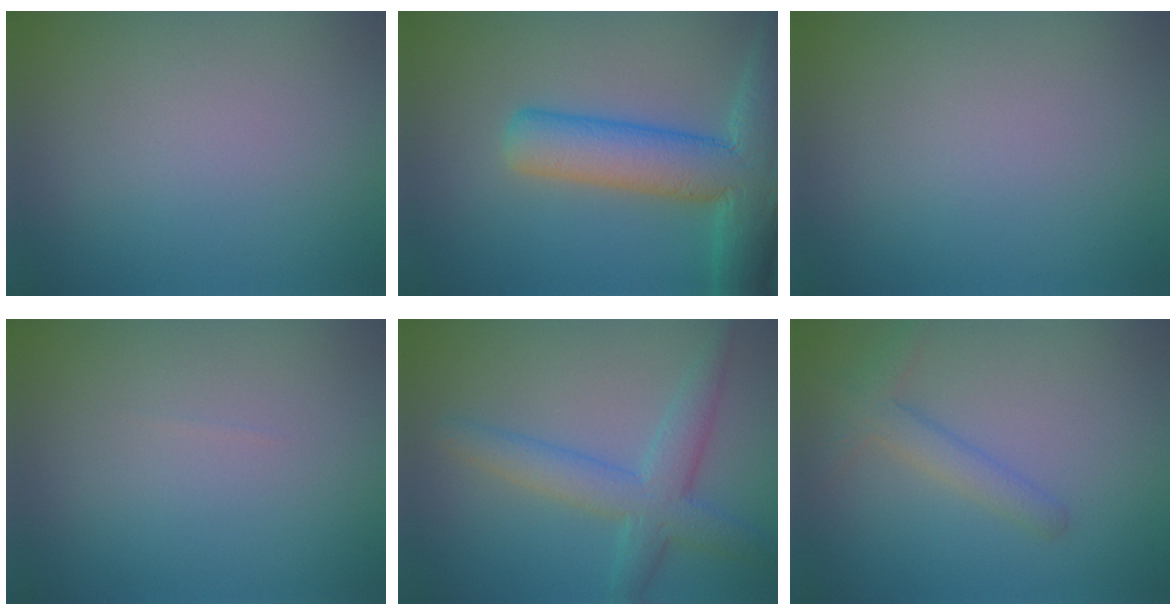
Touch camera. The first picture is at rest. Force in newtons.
{"total": 8.9, "press": 8.8, "slide": 0.4}
{"total": 0.0}
{"total": 0.0}
{"total": 4.4, "press": 4.4, "slide": 0.1}
{"total": 2.2, "press": 2.2, "slide": 0.1}